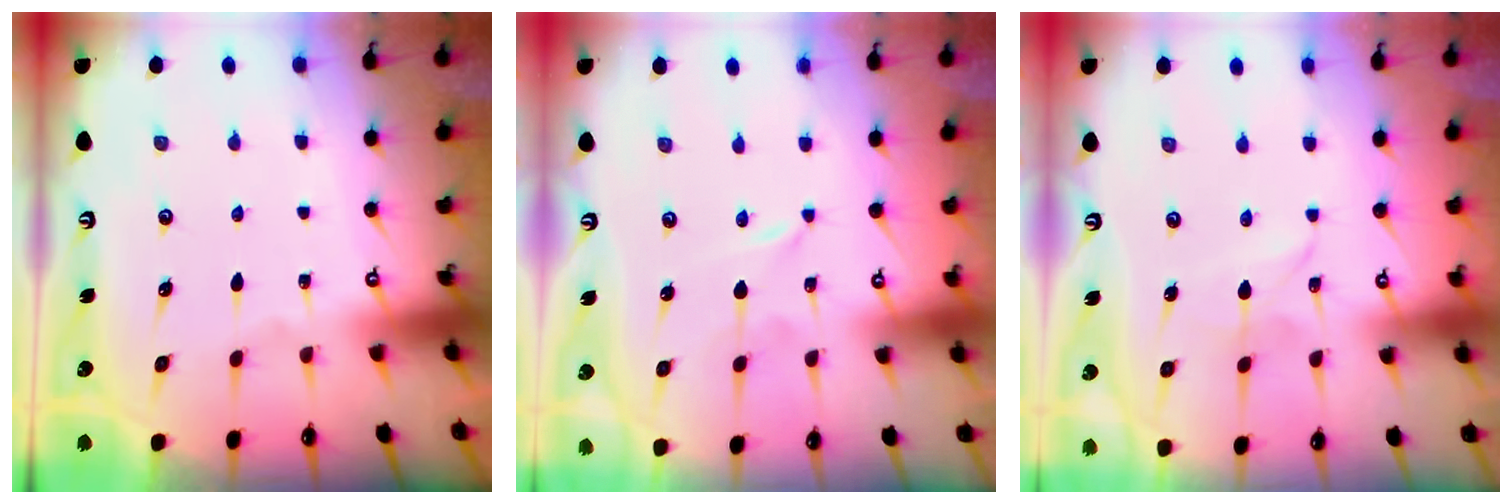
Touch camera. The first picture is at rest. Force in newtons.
{"total": 0.0}
{"total": 2.7, "press": 2.7, "slide": 0.3}